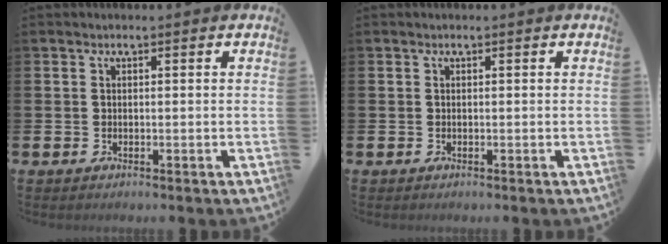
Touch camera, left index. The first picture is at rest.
{"total": 0.0}